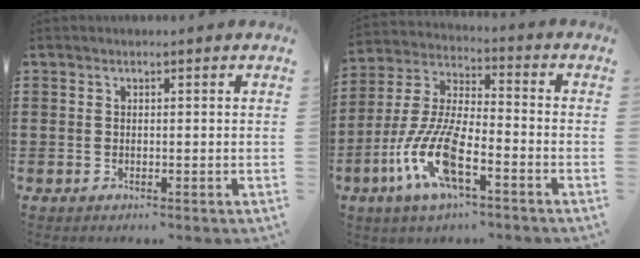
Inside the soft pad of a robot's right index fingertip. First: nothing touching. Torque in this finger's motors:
{"motor_torque": [2.14, 0.00, 1.06, 0.21]}